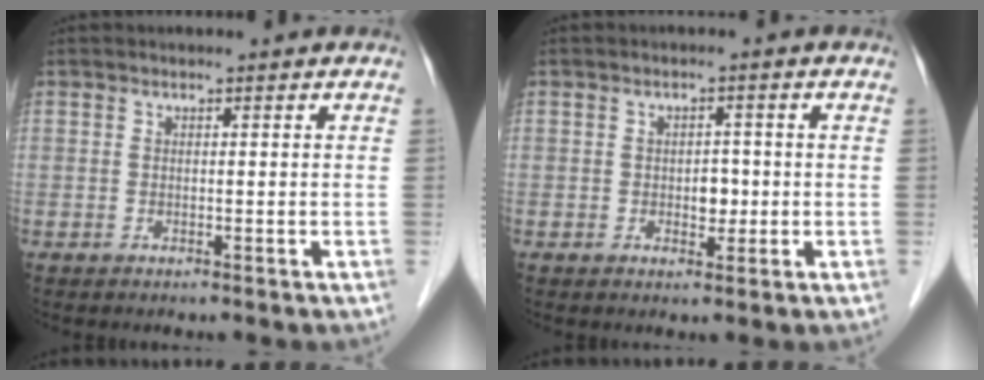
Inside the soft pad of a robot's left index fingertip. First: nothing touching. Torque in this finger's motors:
{"motor_torque": [0.08, 0.06, 0.01, 0.02]}